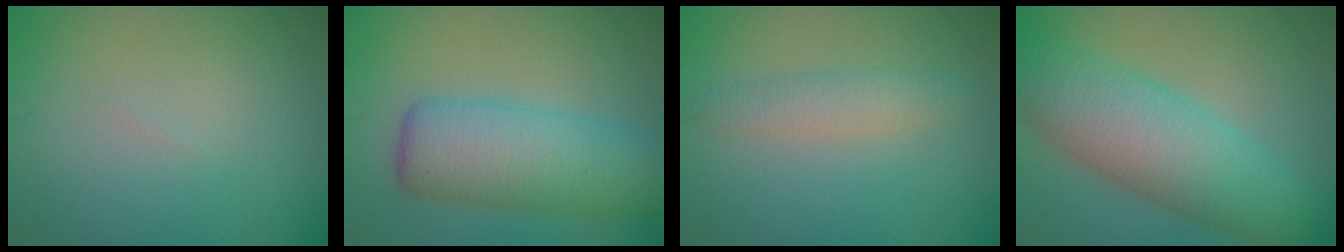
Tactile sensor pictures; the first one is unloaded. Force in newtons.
{"total": 7.6, "press": 7.6, "slide": 0.2}
{"total": 2.2, "press": 2.2, "slide": 0.0}
{"total": 8.7, "press": 8.7, "slide": 0.3}